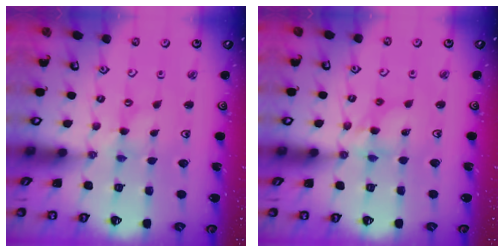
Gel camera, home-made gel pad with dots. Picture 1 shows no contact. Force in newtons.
{"total": 5.4, "press": 5.4, "slide": 0.4}